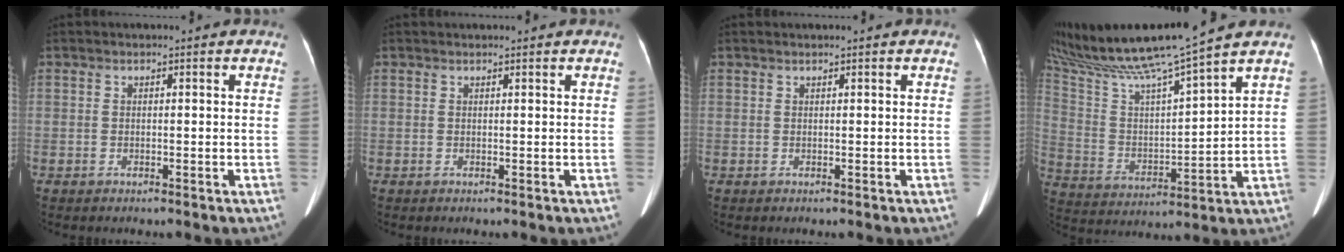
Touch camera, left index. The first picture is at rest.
{"total": 1.3, "force": [1.2, 0.1, 0.3], "torque": [-0.005, 0.020, 0.020]}
{"total": 0.6, "force": [0.6, 0.0, 0.2], "torque": [-0.008, 0.014, 0.014]}
{"total": 16.4, "force": [14.5, -2.0, 7.3], "torque": [-0.151, -0.014, 0.266]}